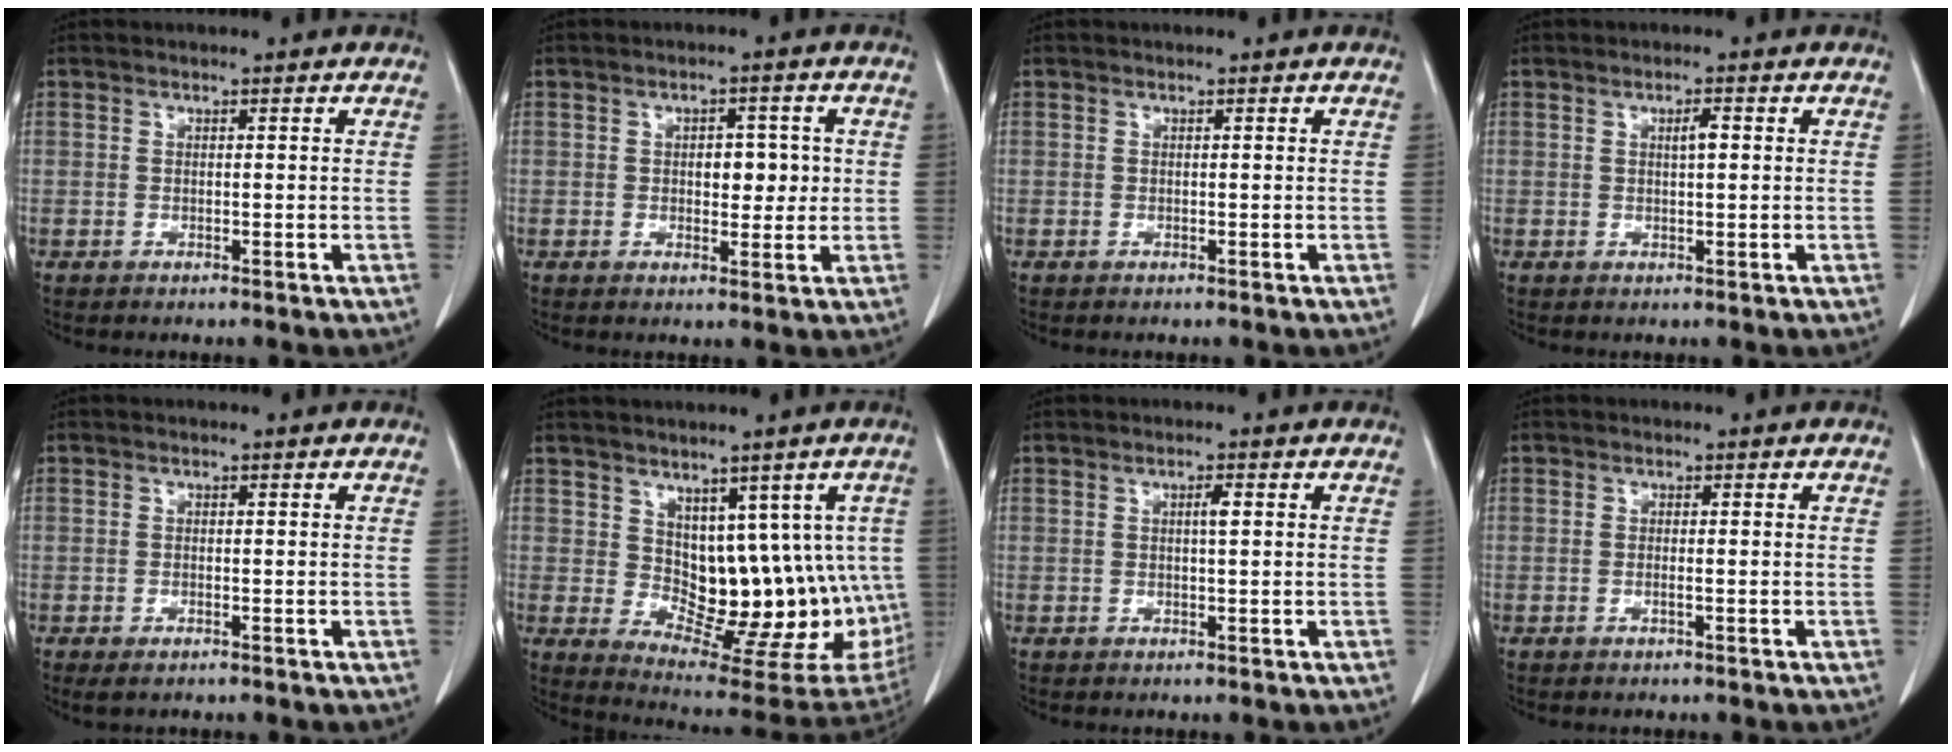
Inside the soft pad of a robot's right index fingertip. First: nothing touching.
{"total": 4.4, "force": [0.4, 2.4, 3.7], "torque": [-0.044, 0.005, 0.009]}
{"total": 0.0}
{"total": 1.8, "force": [0.4, 0.3, 1.7], "torque": [-0.029, 0.003, 0.007]}
{"total": 1.5, "force": [-0.9, 0.6, 1.1], "torque": [-0.019, -0.003, -0.008]}
{"total": 14.3, "force": [1.9, 8.4, 11.4], "torque": [-0.123, 0.005, 0.052]}
{"total": 1.3, "force": [0.3, 0.1, 1.3], "torque": [-0.024, 0.002, 0.004]}
{"total": 0.6, "force": [-0.2, -0.1, 0.5], "torque": [-0.011, 0.001, -0.004]}